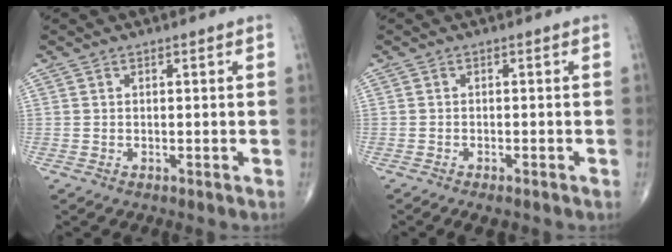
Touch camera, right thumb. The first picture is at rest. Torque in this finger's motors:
{"motor_torque": [0.56, 1.16, -0.11, -0.07, -0.02]}